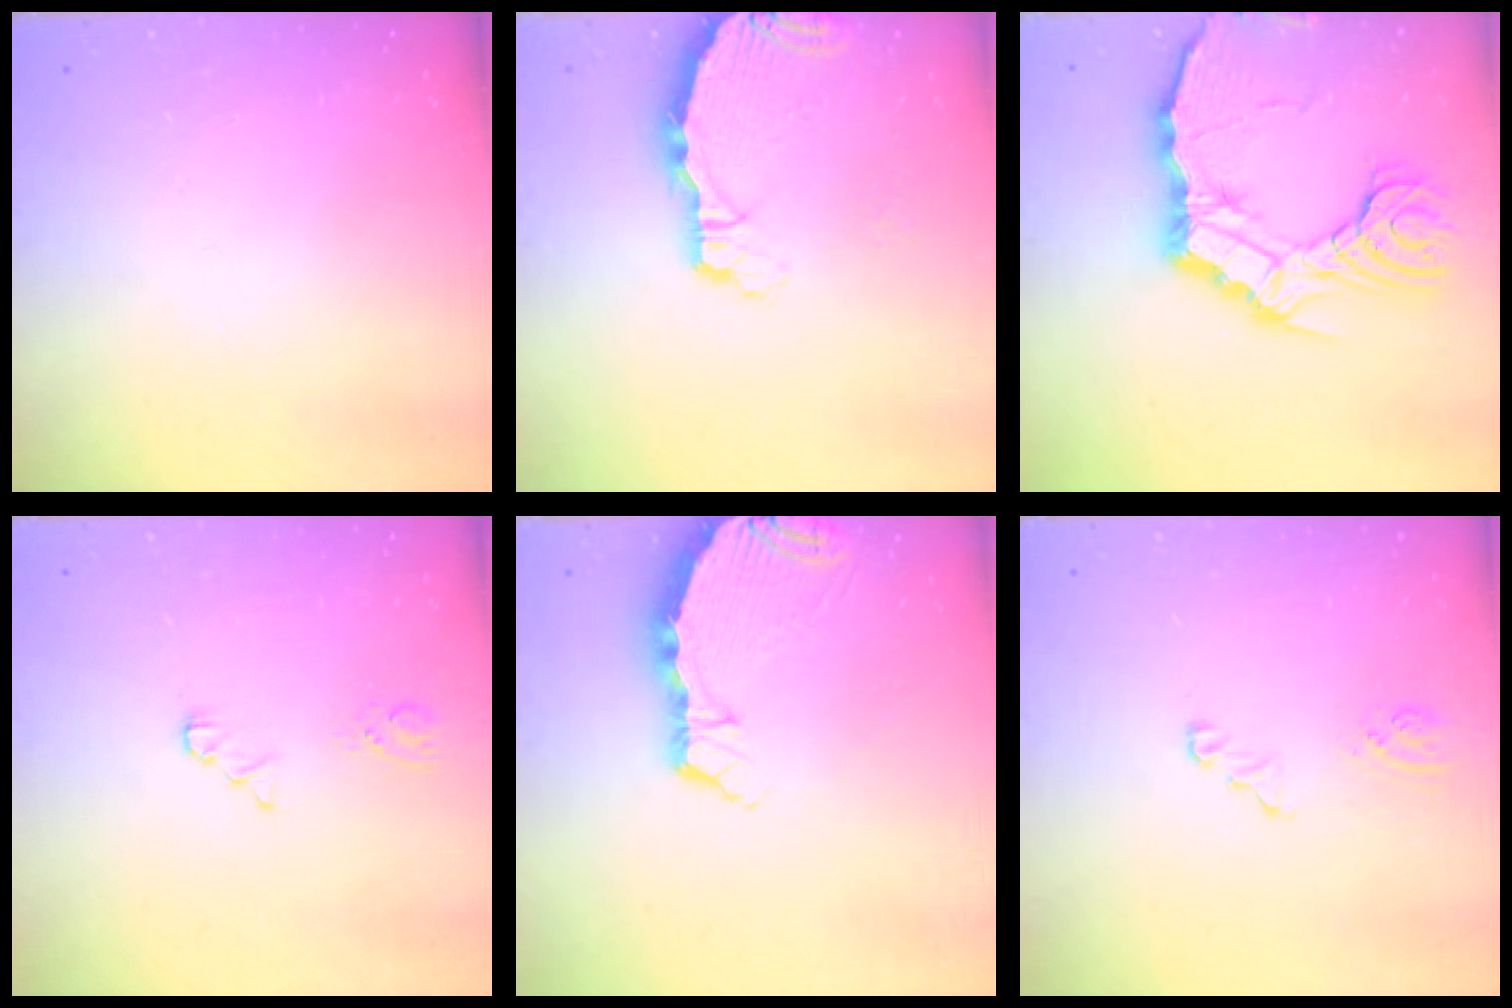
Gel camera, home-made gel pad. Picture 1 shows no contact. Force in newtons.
{"total": 3.7, "press": 3.7, "slide": 0.4}
{"total": 18.5, "press": 18.3, "slide": 2.5}
{"total": 1.1, "press": 1.1, "slide": 0.1}
{"total": 6.9, "press": 6.4, "slide": 2.7}
{"total": 2.1, "press": 2.1, "slide": 0.2}